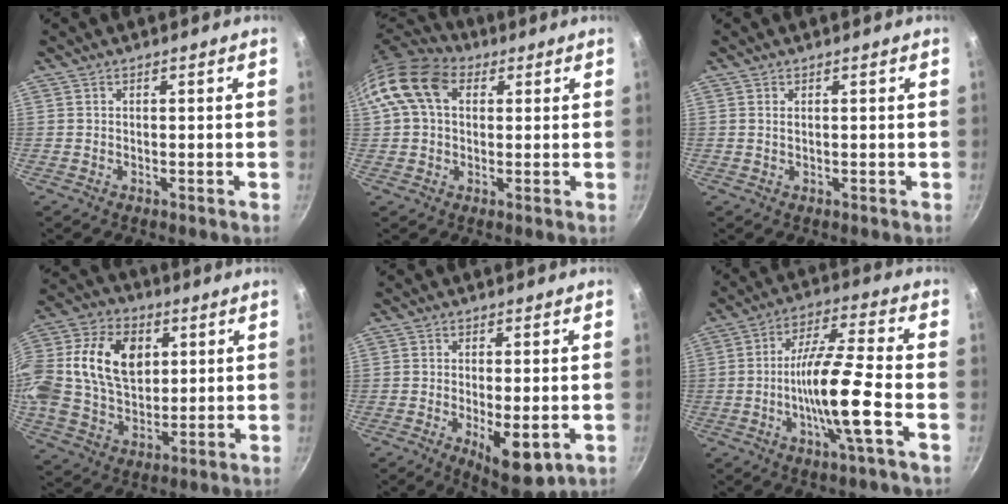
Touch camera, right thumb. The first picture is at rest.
{"total": 13.3, "force": [3.6, 9.4, 8.6], "torque": [-0.151, 0.022, 0.048]}
{"total": 0.8, "force": [0.3, 0.4, 0.6], "torque": [-0.011, 0.001, 0.004]}
{"total": 22.8, "force": [4.9, 16.1, 15.5], "torque": [-0.303, 0.021, 0.081]}
{"total": 8.6, "force": [-2.1, 3.1, 7.7], "torque": [-0.106, -0.007, -0.017]}
{"total": 13.3, "force": [-3.5, 1.3, 12.7], "torque": [-0.227, 0.023, -0.073]}